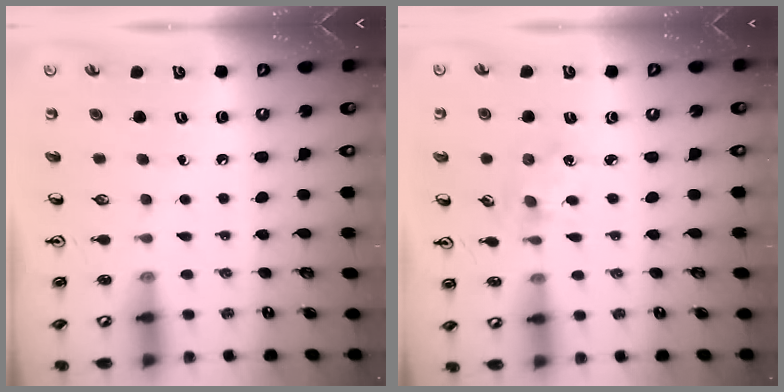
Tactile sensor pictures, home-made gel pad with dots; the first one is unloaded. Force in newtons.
{"total": 1.4, "press": 1.3, "slide": 0.2}